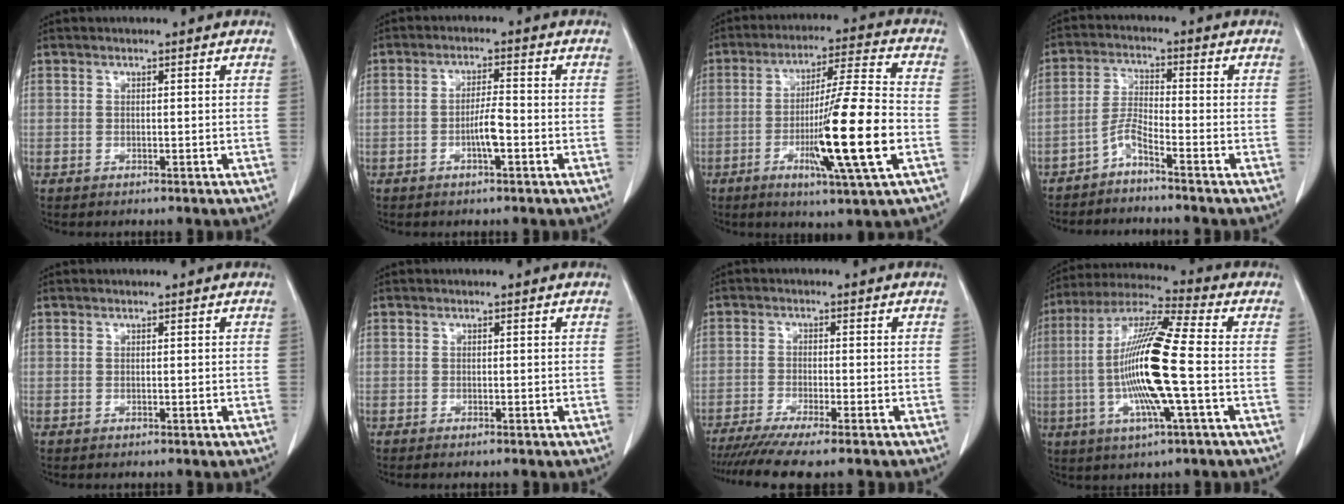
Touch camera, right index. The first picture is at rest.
{"total": 3.9, "force": [-1.3, 0.4, 3.7], "torque": [-0.069, 0.001, -0.024]}
{"total": 16.0, "force": [-4.2, -0.5, 15.4], "torque": [-0.266, -0.016, -0.075]}
{"total": 3.8, "force": [-3.1, -0.3, 2.1], "torque": [-0.047, -0.004, -0.066]}
{"total": 0.0}
{"total": 0.8, "force": [-0.6, 0.0, 0.5], "torque": [-0.012, -0.002, -0.009]}
{"total": 10.6, "force": [-8.9, -0.1, 5.8], "torque": [-0.076, -0.021, -0.137]}
{"total": 16.3, "force": [-2.3, 0.5, 16.2], "torque": [-0.325, -0.003, -0.052]}